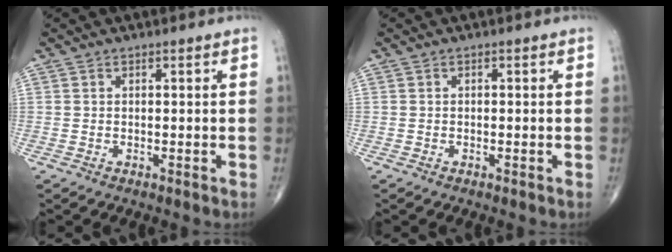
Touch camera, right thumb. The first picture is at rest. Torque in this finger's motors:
{"motor_torque": [-0.14, -0.11, 0.08, 0.17, -0.03]}